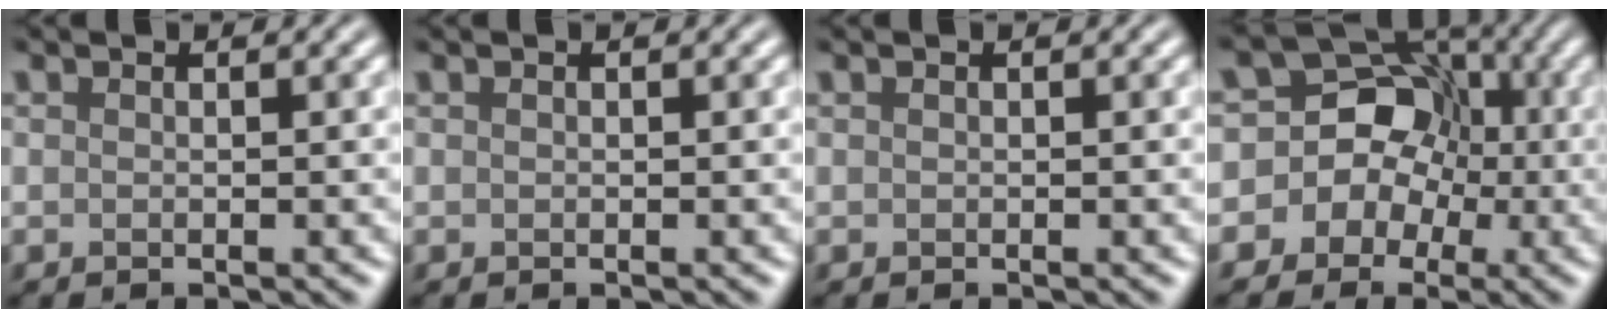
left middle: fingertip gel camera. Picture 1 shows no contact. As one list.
[{"total": 0.0}, {"total": 0.0}, {"total": 11.7, "force": [-0.8, 10.9, 3.9], "torque": [-0.061, 0.063, -0.059]}]